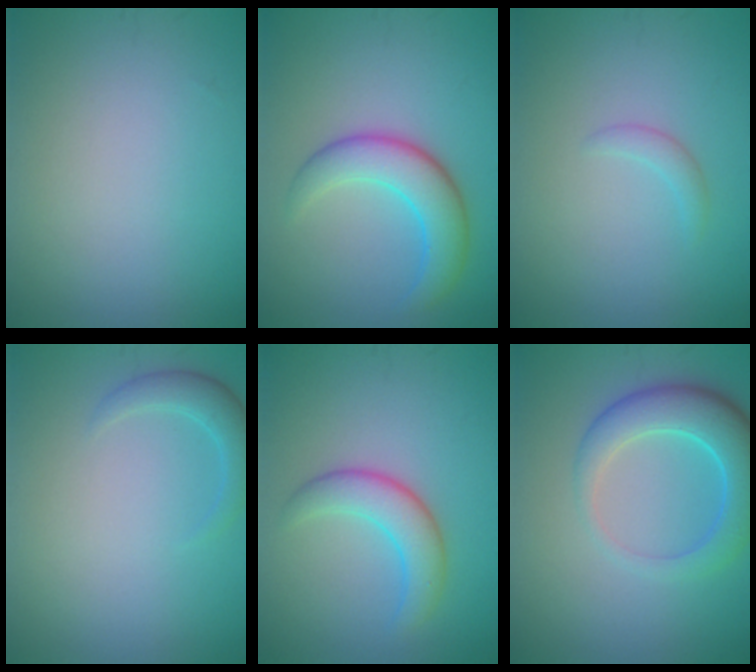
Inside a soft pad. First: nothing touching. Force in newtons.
{"total": 5.0, "press": 5.0, "slide": 0.1}
{"total": 1.0, "press": 1.0, "slide": 0.1}
{"total": 2.1, "press": 2.1, "slide": 0.2}
{"total": 3.6, "press": 3.6, "slide": 0.2}
{"total": 5.6, "press": 5.6, "slide": 0.3}